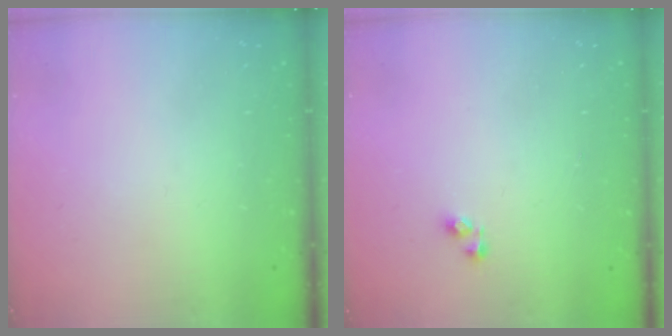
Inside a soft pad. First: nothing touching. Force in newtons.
{"total": 3.7, "press": 3.7, "slide": 0.6}